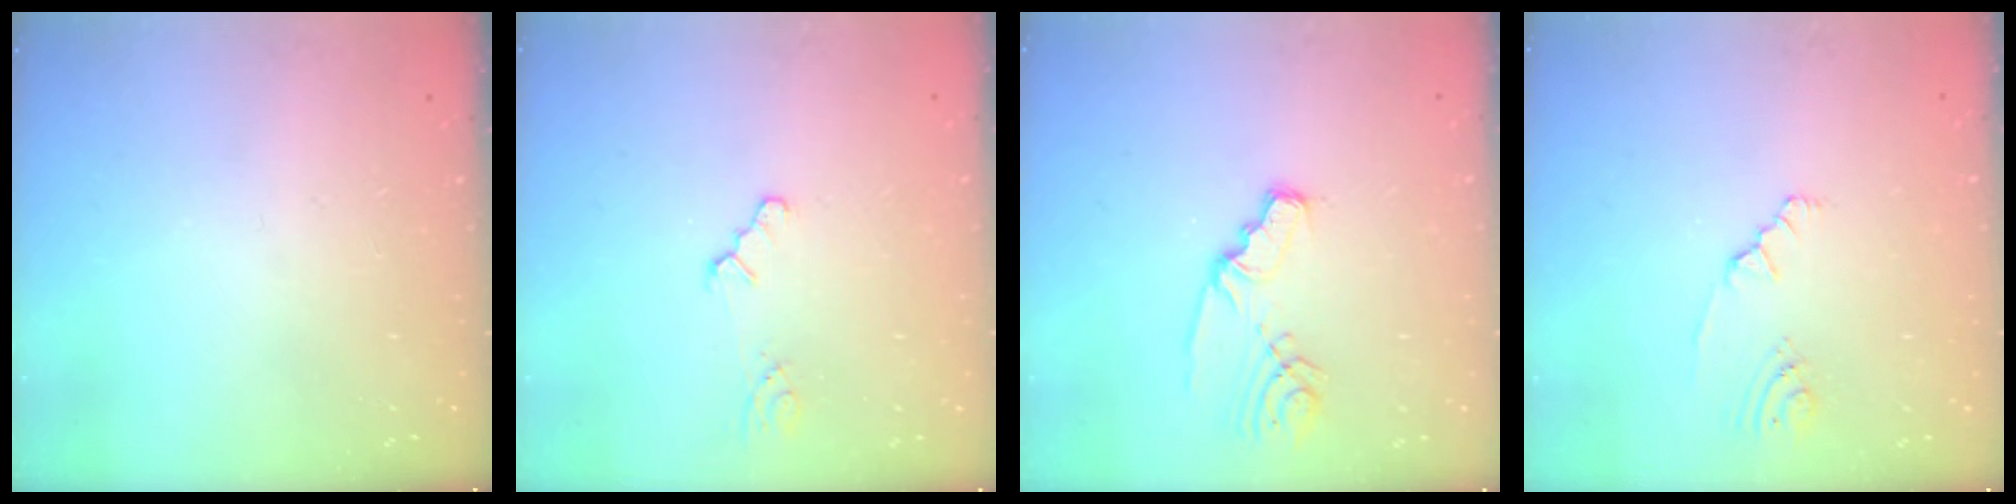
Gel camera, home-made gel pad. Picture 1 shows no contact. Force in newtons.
{"total": 1.0, "press": 1.0, "slide": 0.2}
{"total": 5.2, "press": 5.2, "slide": 0.3}
{"total": 2.1, "press": 1.8, "slide": 1.1}